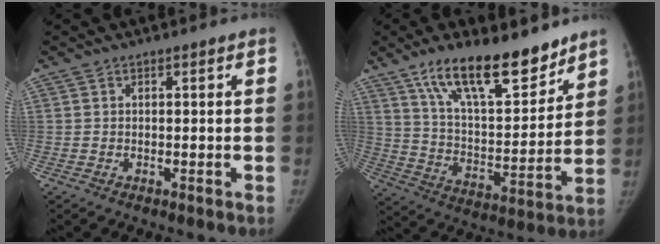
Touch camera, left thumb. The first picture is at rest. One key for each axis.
{"total": 19.5, "fx": 13.8, "fy": 6.9, "fz": 12.0, "tx": -0.159, "ty": -0.081, "tz": 0.239}